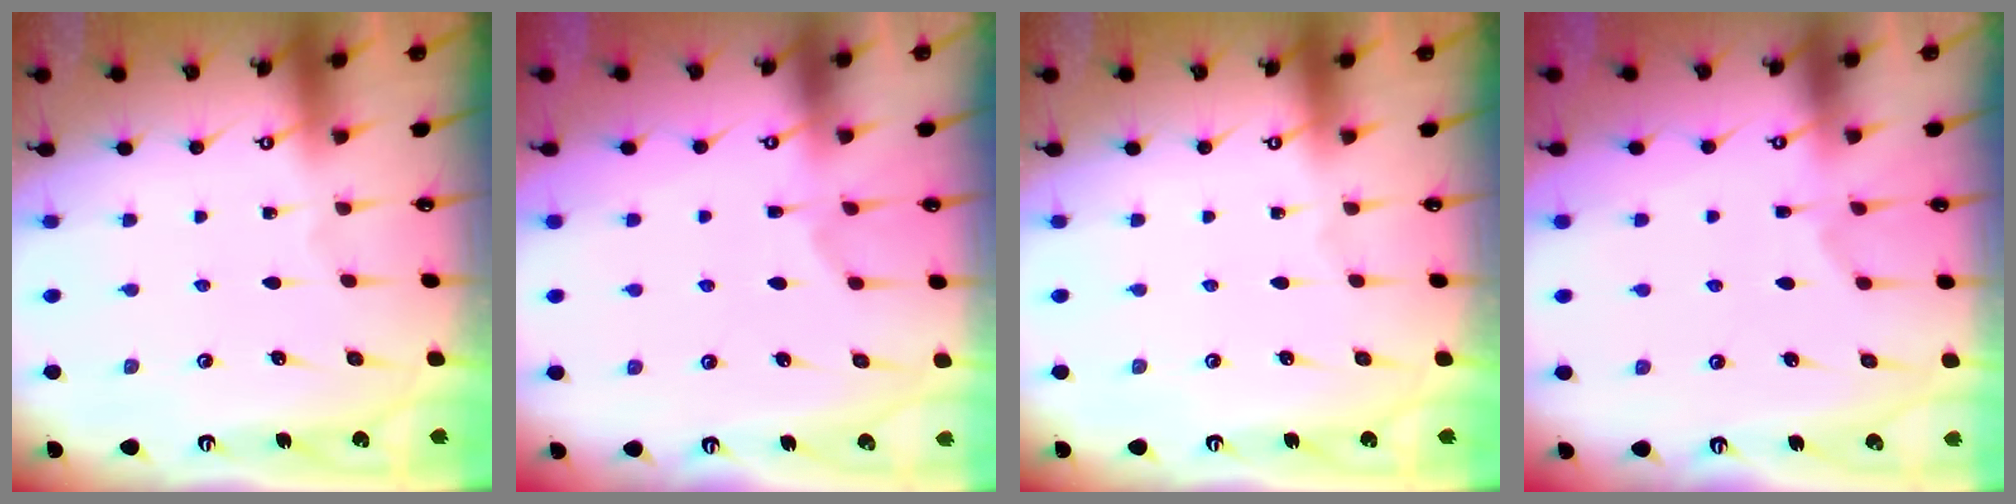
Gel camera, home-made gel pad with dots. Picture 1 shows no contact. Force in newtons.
{"total": 2.6, "press": 2.3, "slide": 1.1}
{"total": 0.0}
{"total": 2.6, "press": 2.3, "slide": 1.1}